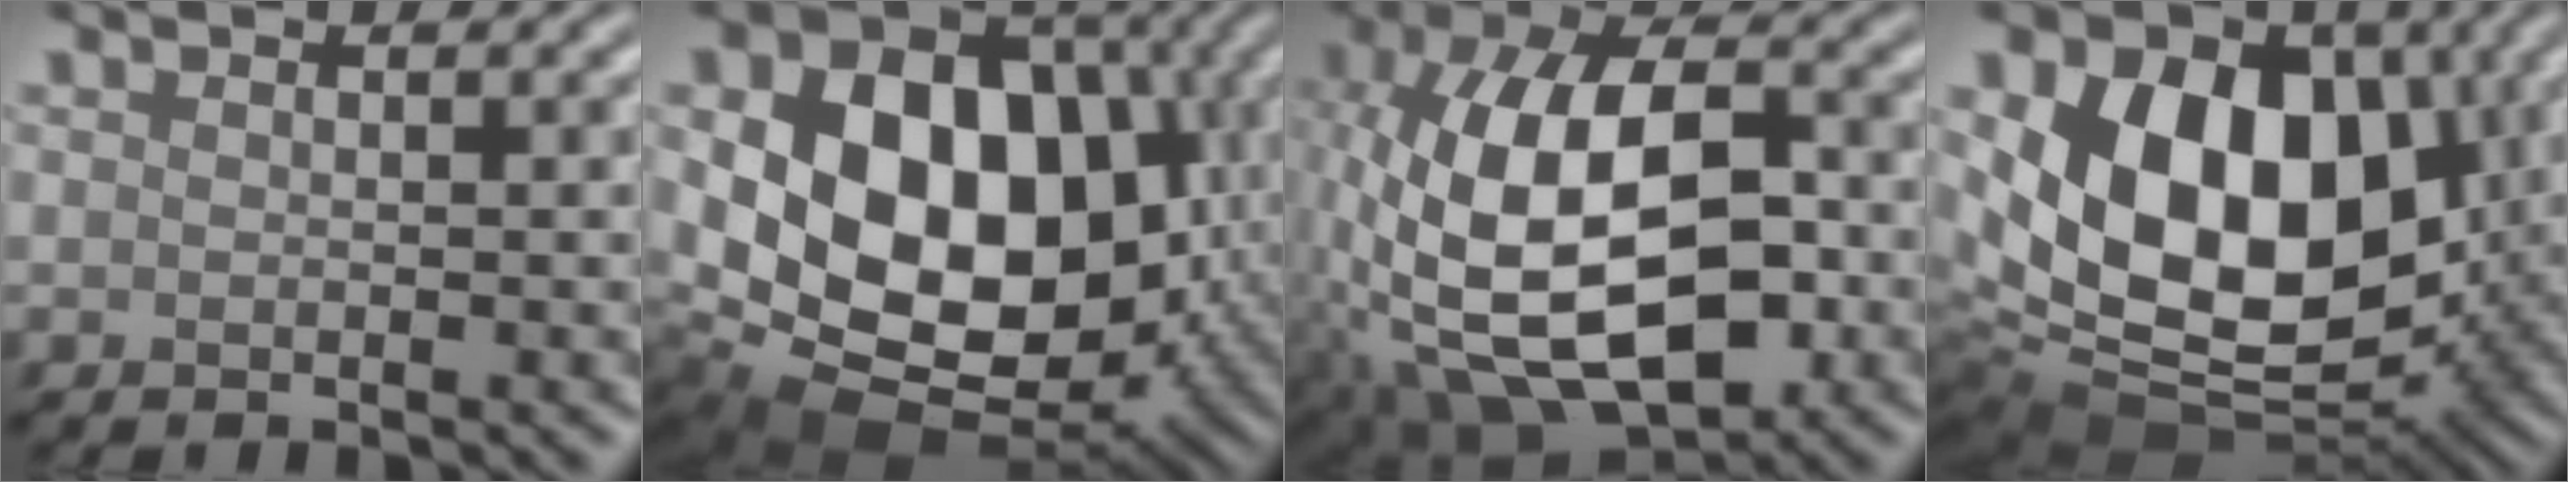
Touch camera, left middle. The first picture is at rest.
{"total": 16.9, "force": [0.9, 12.4, 11.5], "torque": [-0.184, -0.009, 0.016]}
{"total": 15.0, "force": [-3.2, 8.3, 12.1], "torque": [-0.247, -0.001, -0.059]}
{"total": 16.2, "force": [2.1, 11.0, 11.7], "torque": [-0.192, -0.009, 0.040]}